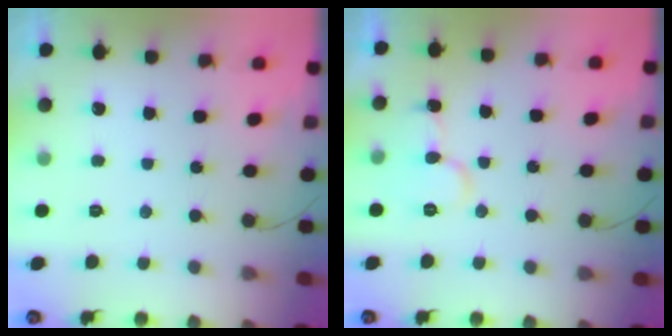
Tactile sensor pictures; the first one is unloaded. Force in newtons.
{"total": 8.5, "press": 8.5, "slide": 1.0}